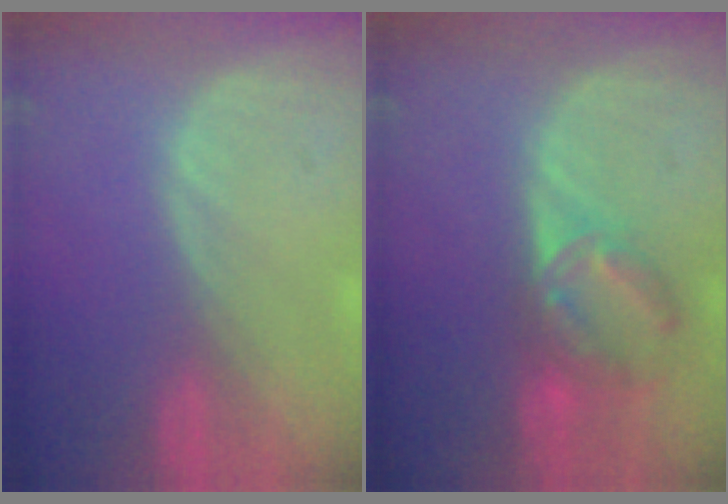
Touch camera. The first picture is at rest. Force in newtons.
{"total": 7.1, "press": 6.1, "slide": 3.6}